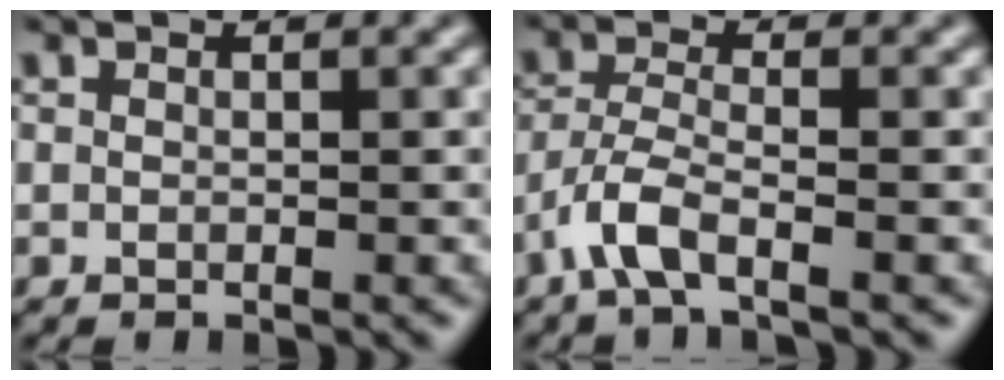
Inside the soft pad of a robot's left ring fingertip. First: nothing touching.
{"total": 3.7, "force": [-2.2, 0.9, 2.8], "torque": [-0.063, 0.002, -0.056]}